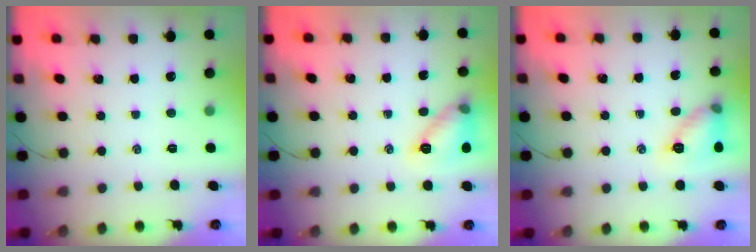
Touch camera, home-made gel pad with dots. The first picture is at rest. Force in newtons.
{"total": 11.3, "press": 11.3, "slide": 0.4}
{"total": 11.1, "press": 11.0, "slide": 0.7}